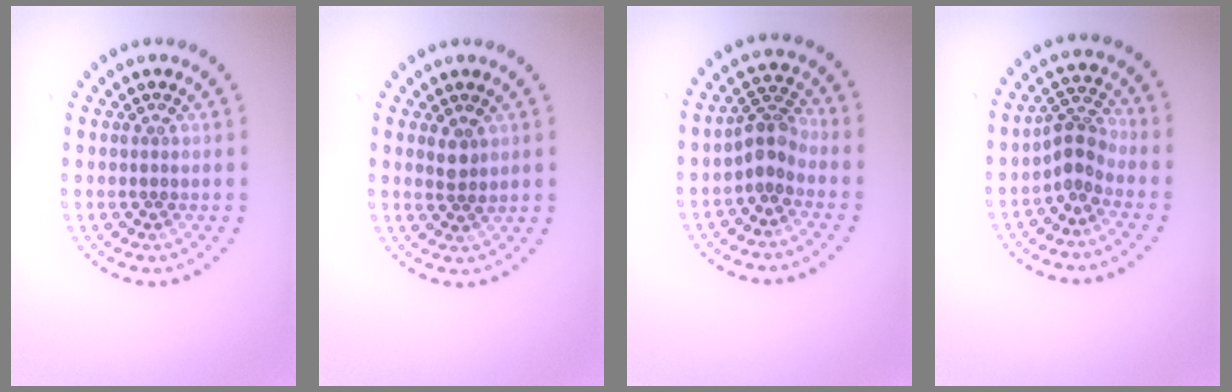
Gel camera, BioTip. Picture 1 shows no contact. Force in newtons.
{"total": 1.5, "press": 1.3, "slide": 0.8}
{"total": 2.4, "press": 1.9, "slide": 1.5}
{"total": 2.4, "press": 1.7, "slide": 1.7}